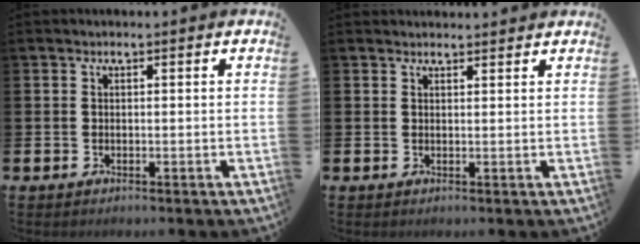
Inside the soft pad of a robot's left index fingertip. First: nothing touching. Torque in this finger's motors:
{"motor_torque": [0.61, -0.79, 0.07, 0.03]}